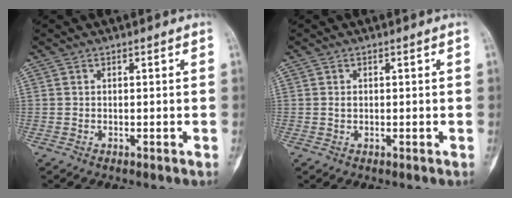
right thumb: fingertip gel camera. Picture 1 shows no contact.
{"total": 1.0, "force": [0.1, 0.8, 0.6], "torque": [-0.010, 0.001, 0.004]}